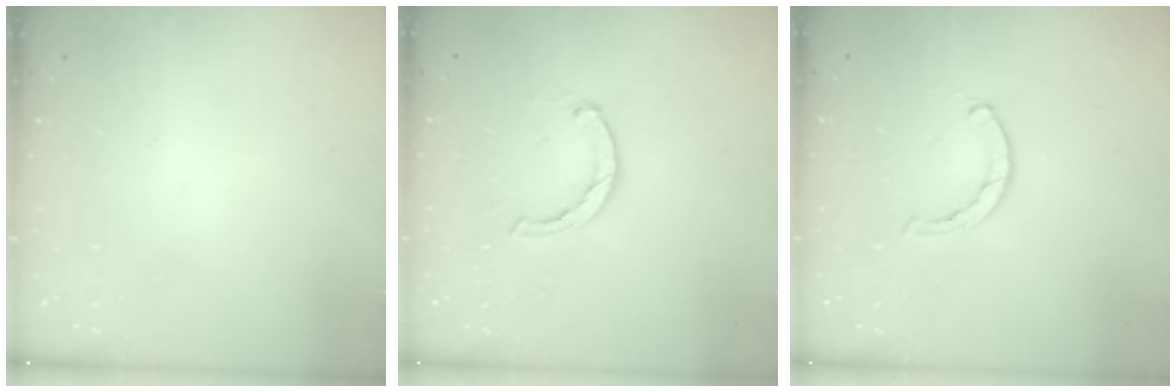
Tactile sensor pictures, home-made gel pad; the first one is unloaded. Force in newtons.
{"total": 3.1, "press": 3.1, "slide": 0.3}
{"total": 0.7, "press": 0.6, "slide": 0.2}